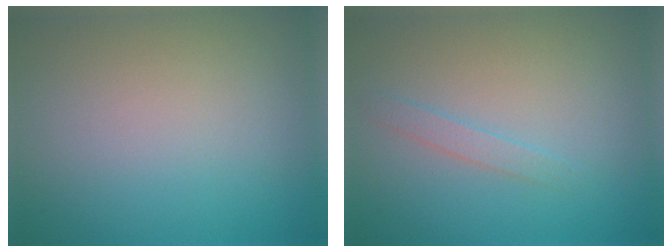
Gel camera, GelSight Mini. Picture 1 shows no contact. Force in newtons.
{"total": 1.1, "press": 1.1, "slide": 0.1}